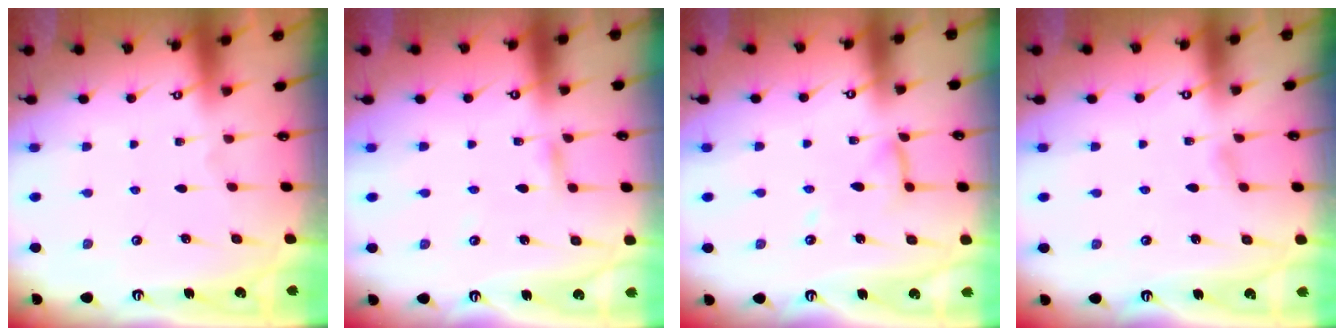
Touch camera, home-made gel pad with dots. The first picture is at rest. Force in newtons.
{"total": 3.3, "press": 3.3, "slide": 0.2}
{"total": 7.8, "press": 7.8, "slide": 0.7}
{"total": 3.6, "press": 3.5, "slide": 0.4}